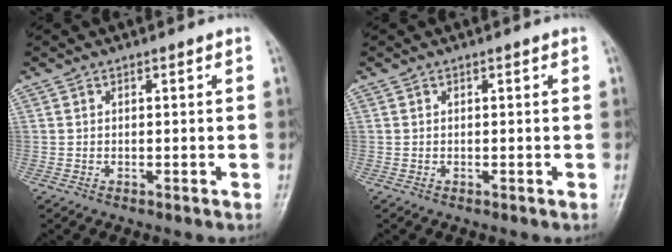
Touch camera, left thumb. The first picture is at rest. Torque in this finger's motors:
{"motor_torque": [0.00, 0.00, 0.00, 0.00, 0.00]}